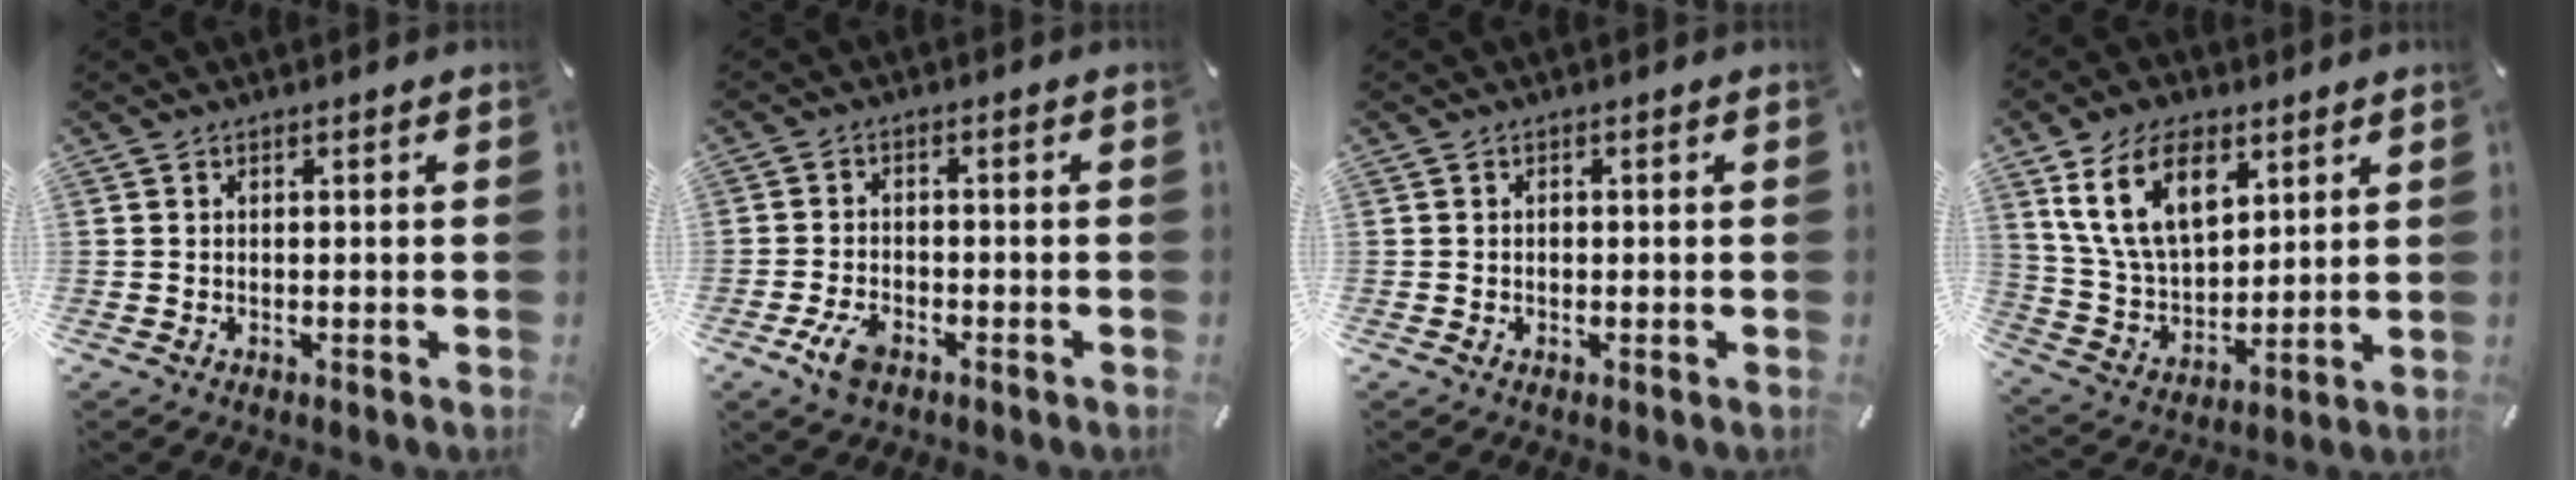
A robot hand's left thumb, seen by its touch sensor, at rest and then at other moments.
{"total": 5.2, "force": [-2.9, 2.8, 3.3], "torque": [-0.084, 0.006, -0.059]}
{"total": 0.6, "force": [-0.1, 0.5, 0.4], "torque": [-0.008, 0.002, -0.002]}
{"total": 16.0, "force": [8.4, 9.8, 9.5], "torque": [-0.201, -0.019, 0.152]}